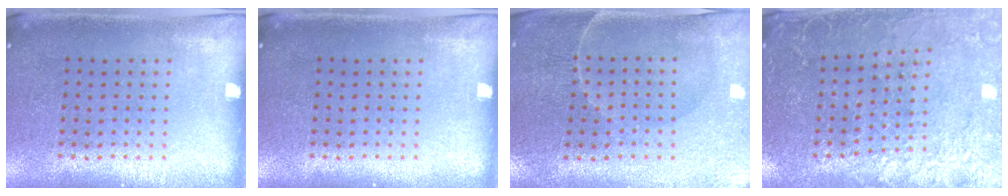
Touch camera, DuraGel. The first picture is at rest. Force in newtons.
{"total": 0.0}
{"total": 0.7, "press": 0.6, "slide": 0.4}
{"total": 2.7, "press": 2.7, "slide": 0.3}